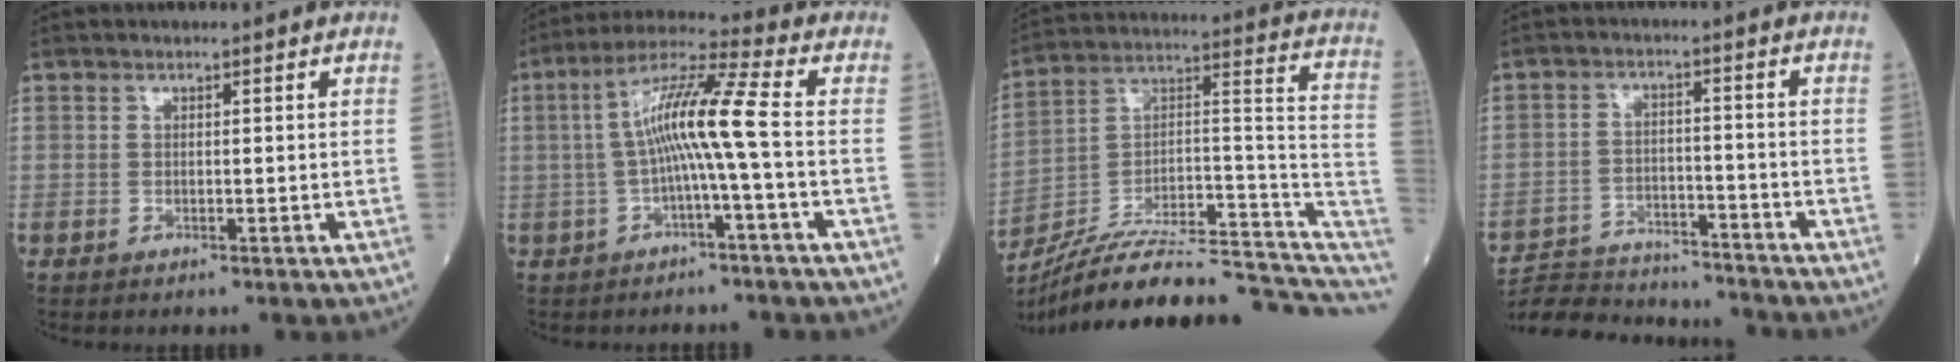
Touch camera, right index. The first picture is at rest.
{"total": 9.5, "force": [-0.7, -0.9, 9.5], "torque": [-0.177, 0.027, -0.015]}
{"total": 24.3, "force": [-21.4, 3.9, 10.8], "torque": [-0.129, 0.042, -0.329]}
{"total": 13.9, "force": [-13.4, 2.3, 2.6], "torque": [-0.046, 0.016, -0.205]}